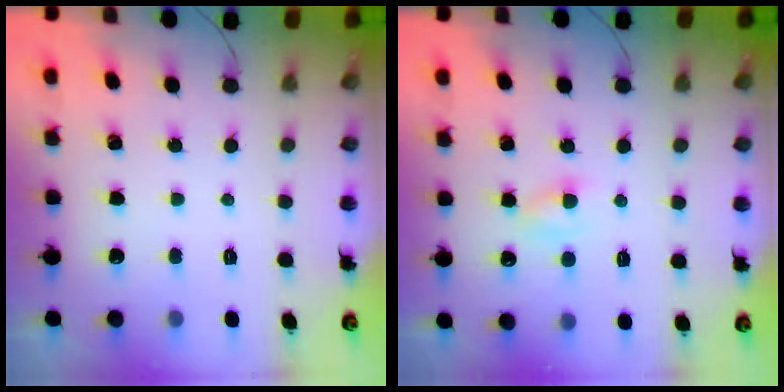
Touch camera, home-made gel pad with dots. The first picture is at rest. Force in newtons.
{"total": 1.4, "press": 1.1, "slide": 0.8}